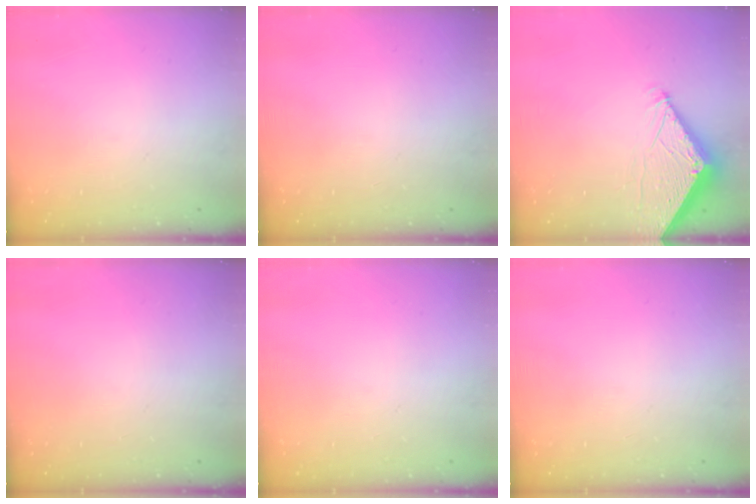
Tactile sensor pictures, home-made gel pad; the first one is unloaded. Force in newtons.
{"total": 0.0}
{"total": 5.7, "press": 5.7, "slide": 0.7}
{"total": 0.0}
{"total": 0.0}
{"total": 0.0}